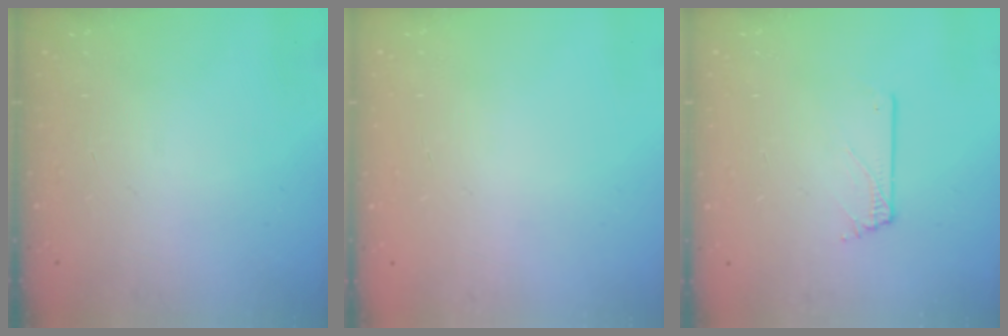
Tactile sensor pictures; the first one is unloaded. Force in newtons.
{"total": 0.0}
{"total": 0.6, "press": 0.6, "slide": 0.1}